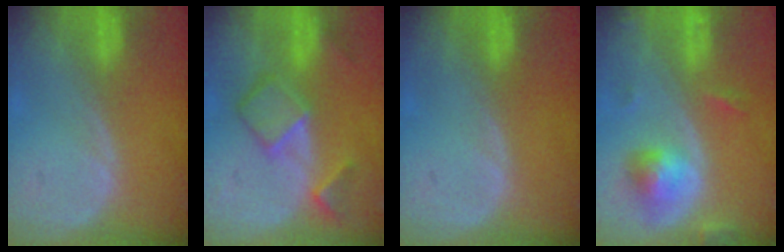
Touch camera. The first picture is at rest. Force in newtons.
{"total": 6.9, "press": 6.0, "slide": 3.5}
{"total": 0.0}
{"total": 5.3, "press": 5.1, "slide": 1.5}